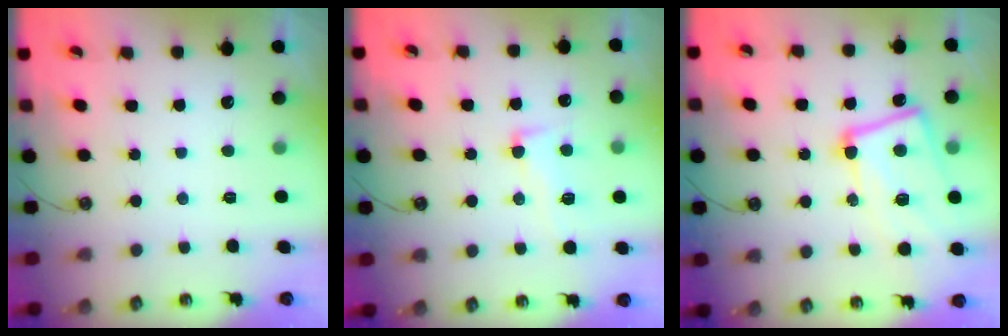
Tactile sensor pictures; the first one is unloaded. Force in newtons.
{"total": 3.1, "press": 2.6, "slide": 1.6}
{"total": 12.9, "press": 12.7, "slide": 2.1}